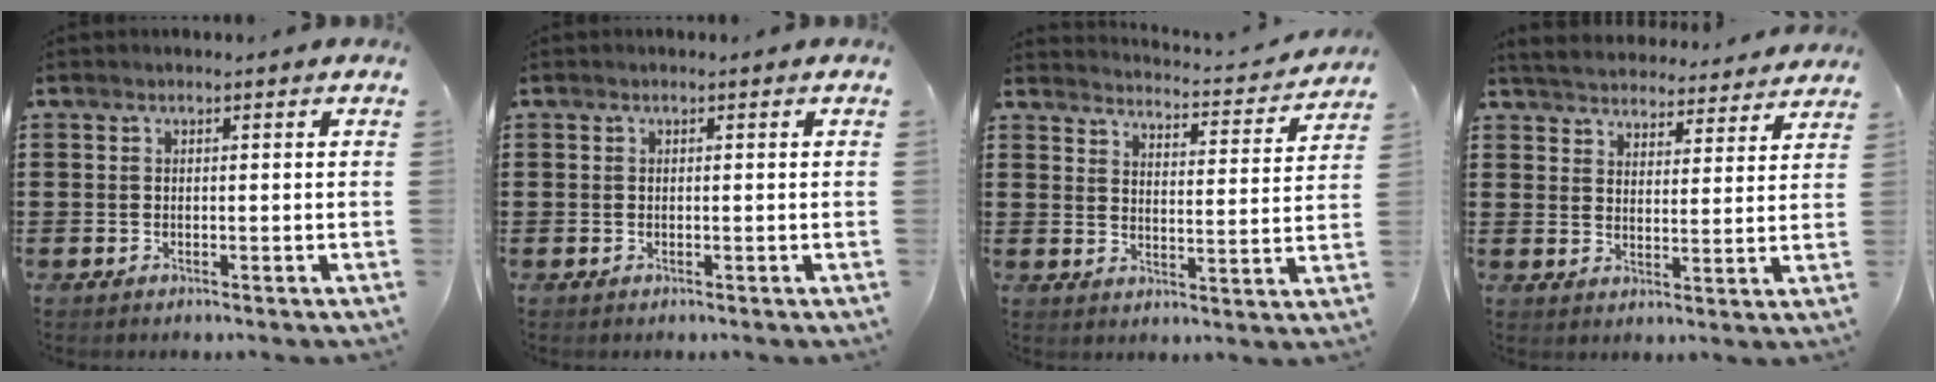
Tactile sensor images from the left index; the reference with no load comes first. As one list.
[{"total": 0.0}, {"total": 3.1, "force": [3.1, -0.4, 0.5], "torque": [-0.021, -0.033, 0.044]}, {"total": 4.8, "force": [4.8, 0.2, 0.3], "torque": [-0.030, -0.029, 0.082]}]